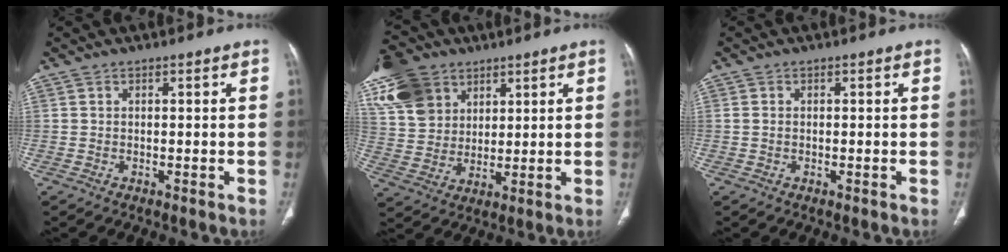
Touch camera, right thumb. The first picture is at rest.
{"total": 15.8, "force": [8.1, 11.5, 7.2], "torque": [-0.132, -0.004, 0.157]}
{"total": 0.7, "force": [-0.1, 0.5, 0.5], "torque": [-0.011, 0.001, -0.001]}